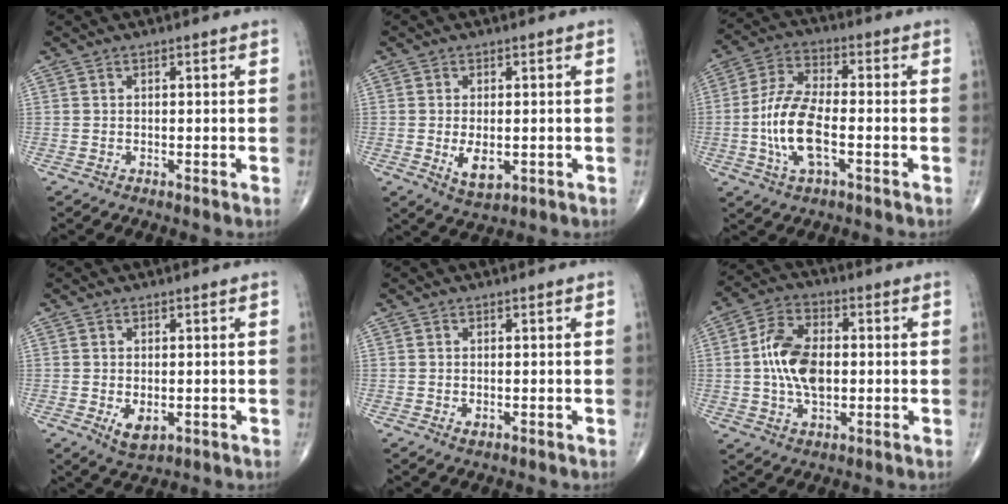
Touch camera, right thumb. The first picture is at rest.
{"total": 5.0, "force": [-0.9, 2.6, 4.2], "torque": [-0.067, -0.011, -0.008]}
{"total": 12.0, "force": [-2.8, 5.0, 10.5], "torque": [-0.220, 0.019, -0.057]}
{"total": 3.9, "force": [-0.9, 2.2, 3.1], "torque": [-0.045, -0.009, -0.005]}
{"total": 0.9, "force": [-0.3, 0.5, 0.7], "torque": [-0.010, -0.002, -0.003]}
{"total": 11.6, "force": [0.1, 6.8, 9.4], "torque": [-0.164, 0.013, -0.001]}